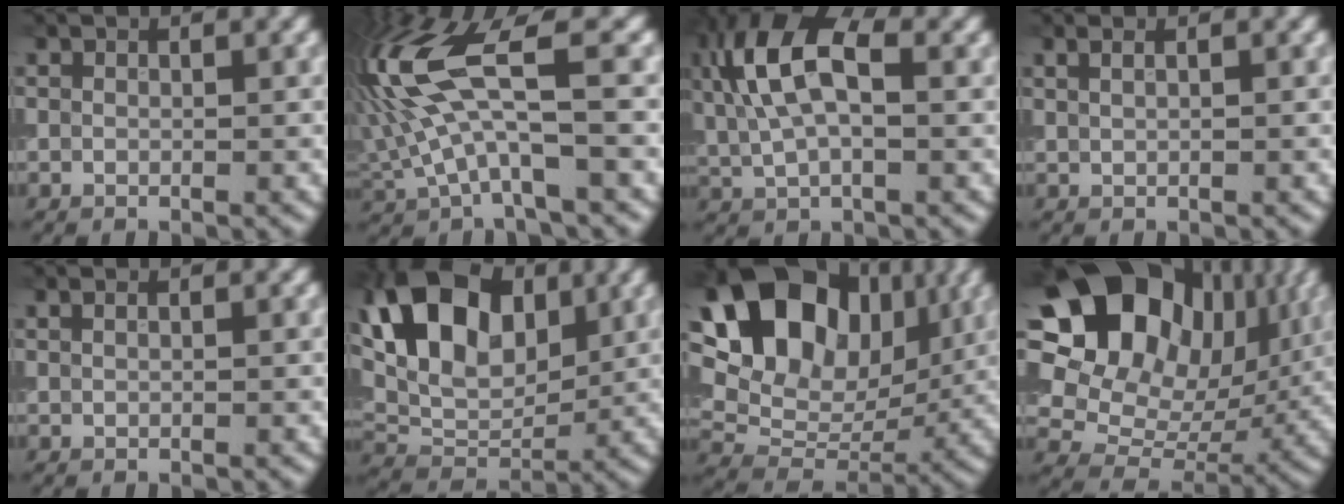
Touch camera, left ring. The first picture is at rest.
{"total": 9.9, "force": [1.7, 3.6, 9.1], "torque": [-0.203, 0.012, 0.028]}
{"total": 8.1, "force": [2.2, 3.8, 6.8], "torque": [-0.154, 0.015, 0.035]}
{"total": 2.0, "force": [1.1, 1.1, 1.3], "torque": [-0.013, 0.006, -0.005]}
{"total": 0.6, "force": [0.3, 0.3, 0.4], "torque": [-0.010, -0.005, 0.004]}
{"total": 10.9, "force": [3.7, 6.8, 7.6], "torque": [-0.149, 0.006, 0.061]}
{"total": 16.1, "force": [6.5, 11.2, 9.6], "torque": [-0.166, 0.044, 0.112]}
{"total": 16.9, "force": [6.2, 12.5, 9.5], "torque": [-0.169, 0.039, 0.103]}